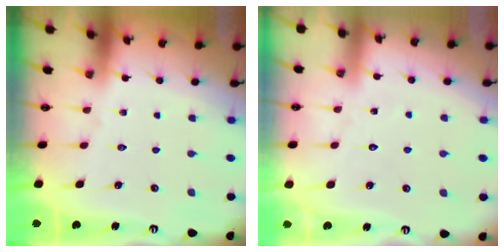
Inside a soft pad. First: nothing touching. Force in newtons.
{"total": 4.4, "press": 4.3, "slide": 0.4}